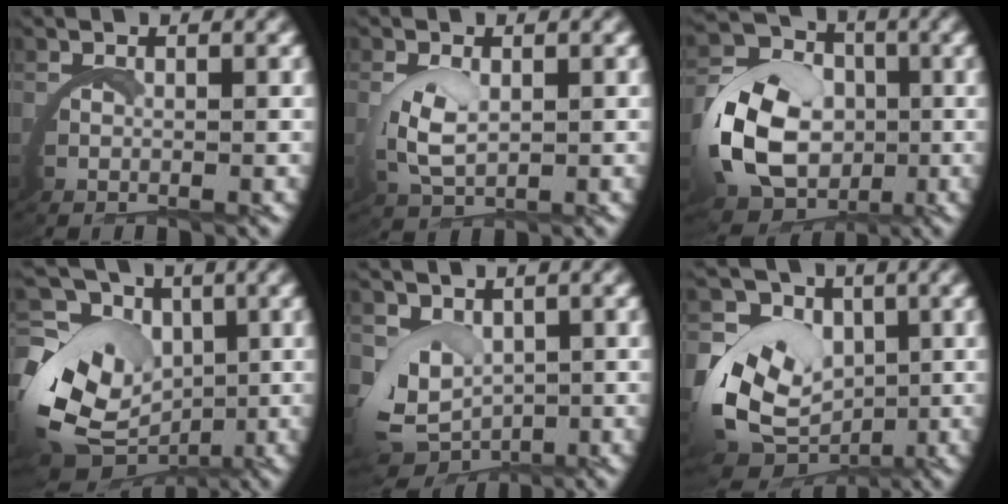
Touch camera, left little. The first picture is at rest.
{"total": 2.5, "force": [0.9, 1.1, 2.1], "torque": [-0.065, -0.009, 0.027]}
{"total": 9.1, "force": [-0.6, 7.1, 5.7], "torque": [-0.136, -0.017, -0.011]}
{"total": 10.9, "force": [-0.4, 8.6, 6.8], "torque": [-0.142, -0.041, 0.008]}
{"total": 5.3, "force": [0.1, 4.2, 3.2], "torque": [-0.100, -0.040, 0.022]}
{"total": 9.7, "force": [-0.1, 7.7, 5.9], "torque": [-0.139, -0.035, 0.007]}